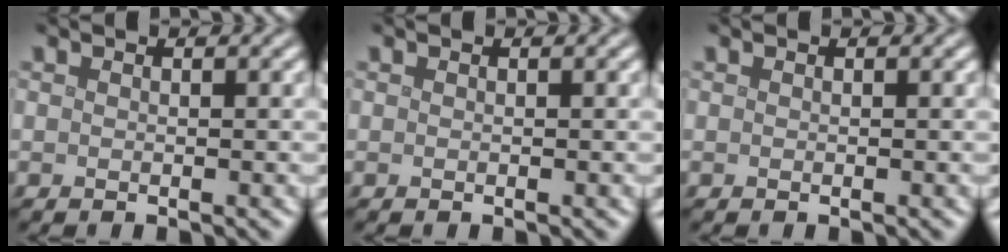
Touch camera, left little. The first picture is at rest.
{"total": 0.0}
{"total": 0.0}